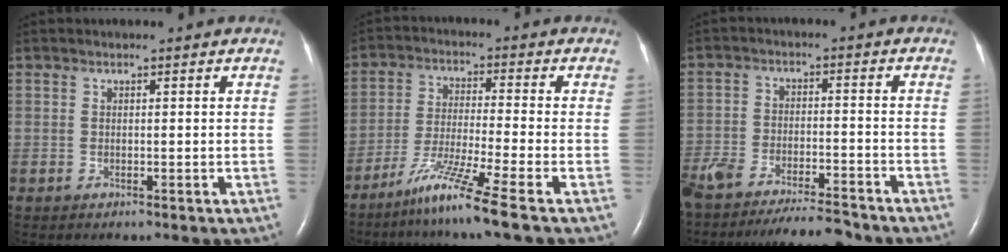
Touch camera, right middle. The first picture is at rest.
{"total": 8.8, "force": [-6.2, -2.0, 6.0], "torque": [-0.117, -0.038, -0.120]}
{"total": 16.7, "force": [-14.9, 2.8, 6.9], "torque": [-0.156, -0.020, -0.230]}